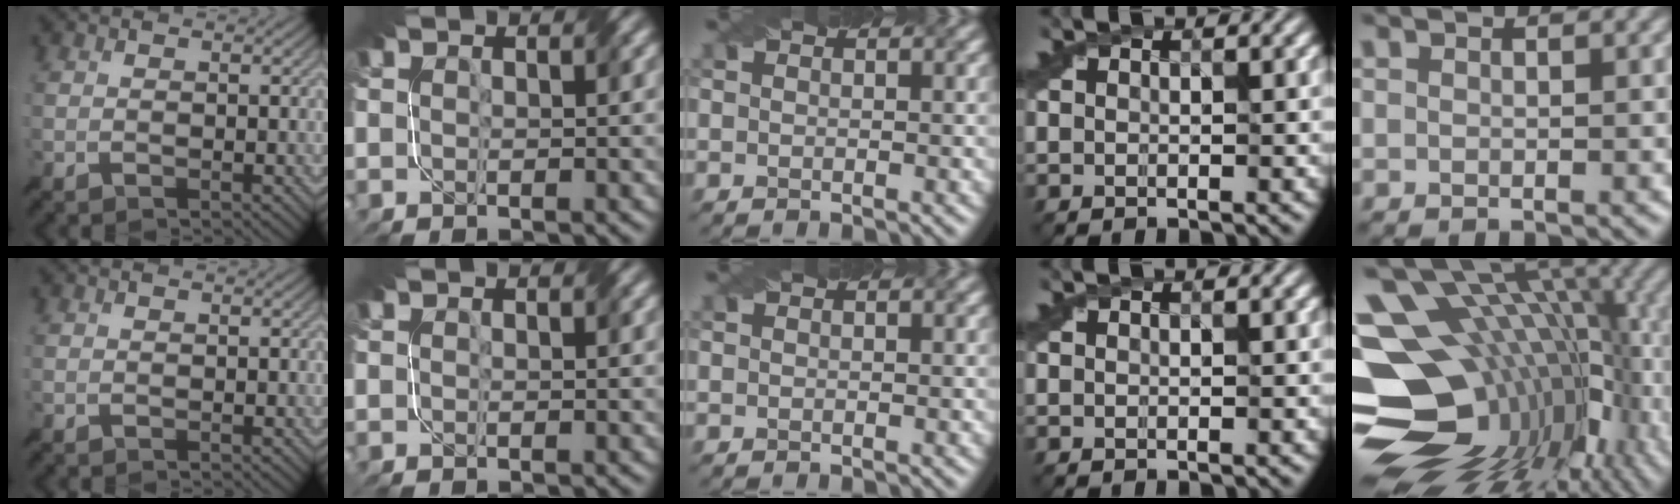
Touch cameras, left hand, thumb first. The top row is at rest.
{"little": {"total": 20.0, "force": [-2.6, 13.1, 14.8], "torque": [-0.257, -0.006, -0.013]}}